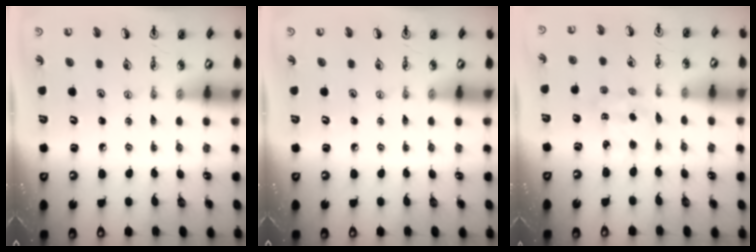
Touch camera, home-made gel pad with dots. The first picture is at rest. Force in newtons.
{"total": 0.0}
{"total": 2.2, "press": 2.1, "slide": 0.5}